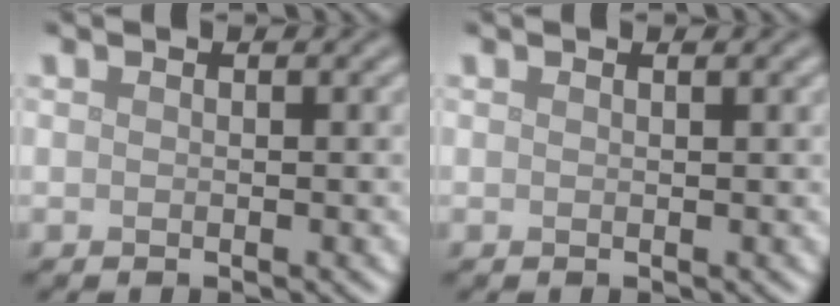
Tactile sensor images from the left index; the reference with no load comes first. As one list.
[{"total": 0.5, "force": [0.4, 0.1, 0.3], "torque": [-0.002, 0.002, 0.005]}]